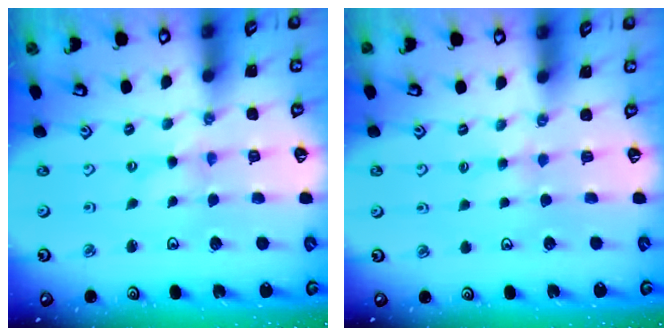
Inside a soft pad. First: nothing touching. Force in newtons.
{"total": 1.9, "press": 1.8, "slide": 0.3}